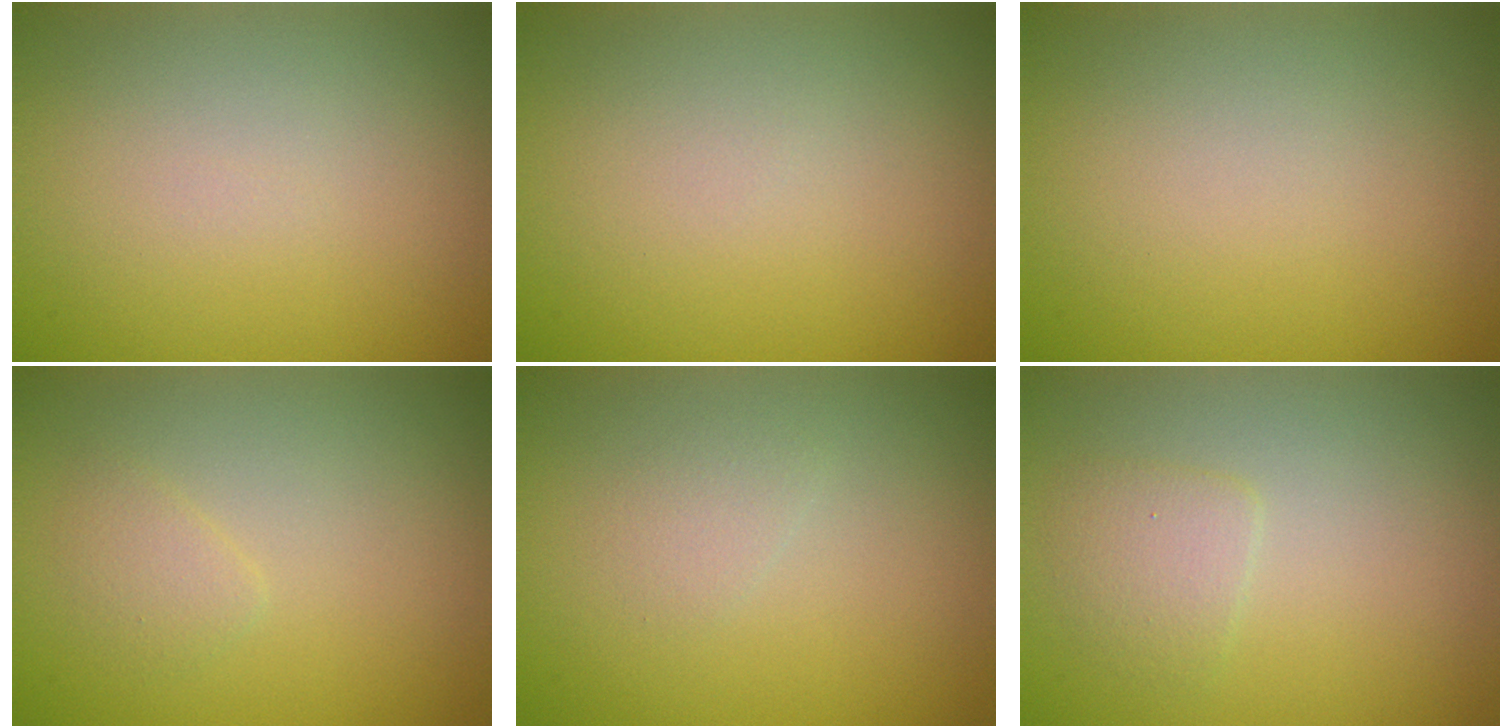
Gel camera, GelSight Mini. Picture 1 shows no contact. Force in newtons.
{"total": 0.0}
{"total": 0.0}
{"total": 1.1, "press": 1.1, "slide": 0.1}
{"total": 0.9, "press": 0.9, "slide": 0.0}
{"total": 1.6, "press": 1.6, "slide": 0.1}